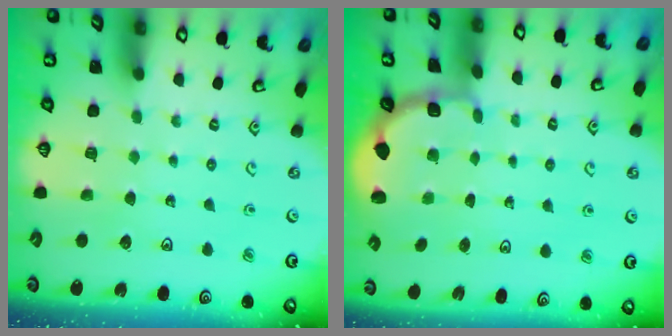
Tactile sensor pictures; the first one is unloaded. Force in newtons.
{"total": 1.8, "press": 1.6, "slide": 0.7}